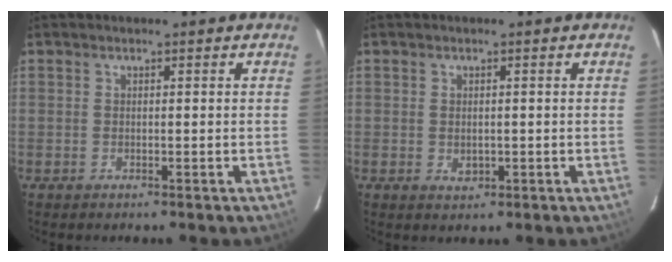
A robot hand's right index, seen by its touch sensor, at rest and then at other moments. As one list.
[{"total": 2.0, "force": [-0.2, 1.5, 1.3], "torque": [-0.020, -0.001, 0.001]}]